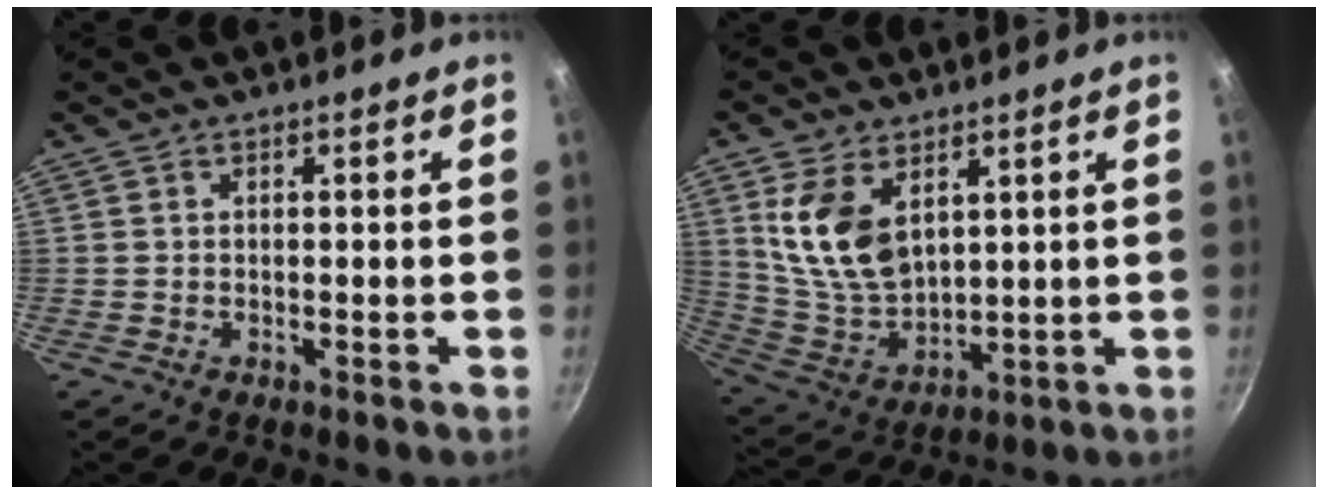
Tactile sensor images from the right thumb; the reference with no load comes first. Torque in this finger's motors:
{"motor_torque": [-0.59, 1.20, 1.03, 0.13, 0.14]}